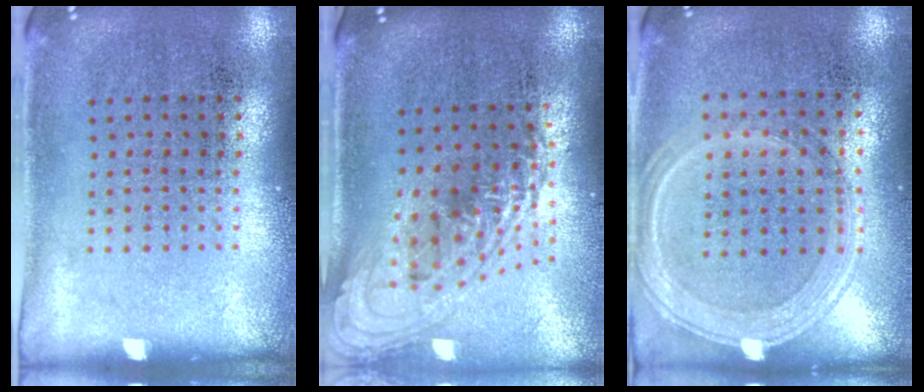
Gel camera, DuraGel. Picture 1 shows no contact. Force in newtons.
{"total": 2.1, "press": 1.7, "slide": 1.3}
{"total": 1.2, "press": 1.1, "slide": 0.5}